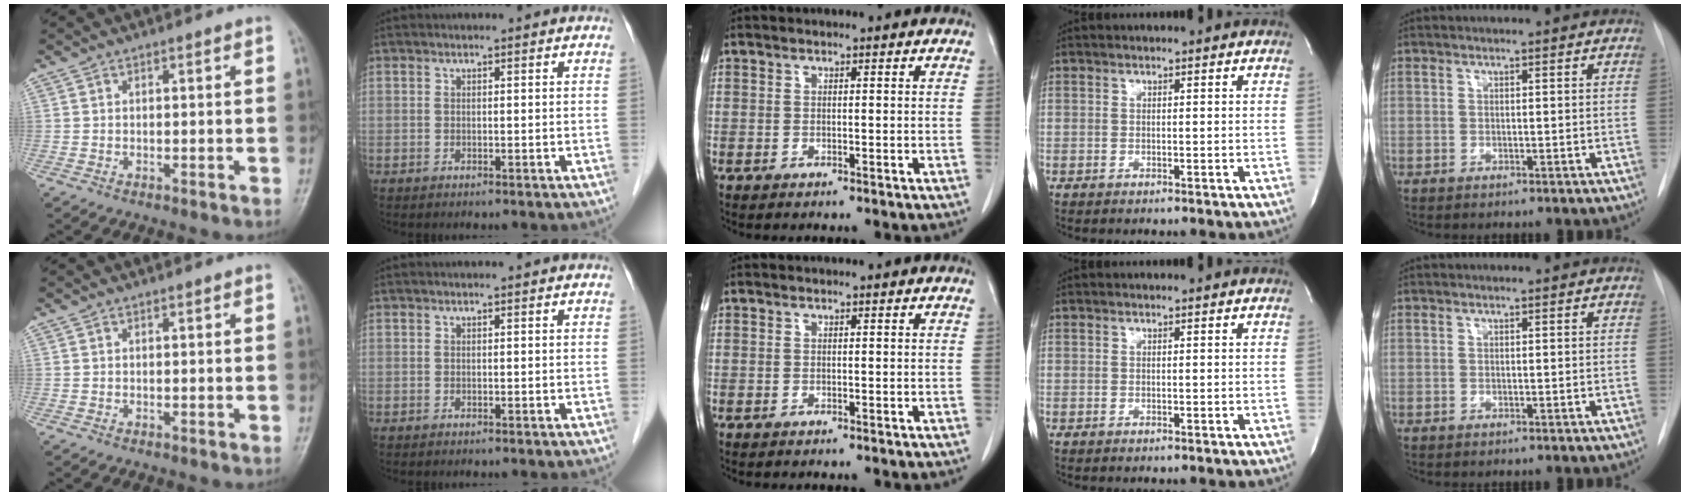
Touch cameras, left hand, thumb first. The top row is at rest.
{}